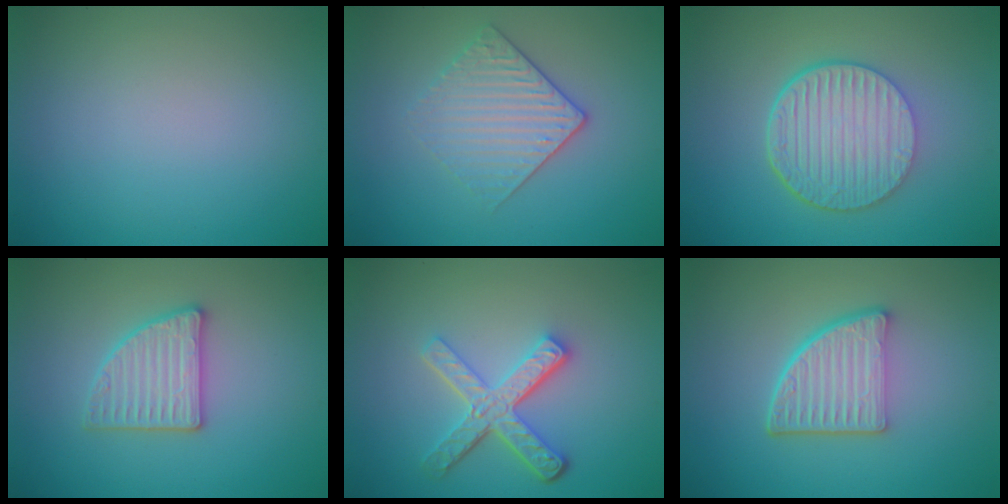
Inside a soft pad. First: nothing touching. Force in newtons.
{"total": 3.1, "press": 2.8, "slide": 1.3}
{"total": 7.0, "press": 4.7, "slide": 5.2}
{"total": 3.1, "press": 3.1, "slide": 0.7}
{"total": 4.7, "press": 3.4, "slide": 3.2}
{"total": 5.3, "press": 3.8, "slide": 3.7}